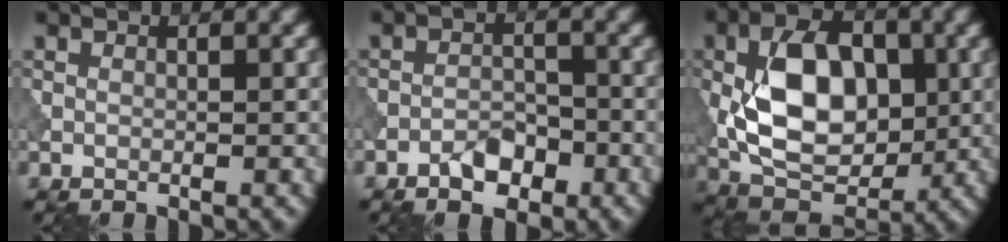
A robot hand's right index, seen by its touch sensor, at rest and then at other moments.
{"total": 2.8, "force": [-1.9, 1.4, 1.5], "torque": [-0.019, 0.006, -0.034]}
{"total": 9.7, "force": [0.2, 6.0, 7.6], "torque": [-0.138, 0.008, -0.003]}